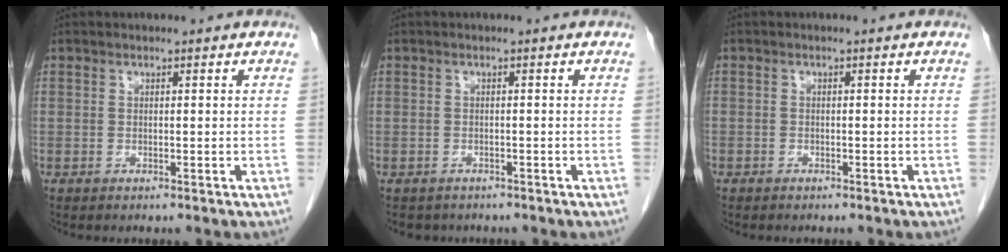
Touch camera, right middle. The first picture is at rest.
{"total": 2.8, "force": [-2.4, 1.5, 0.3], "torque": [-0.014, -0.001, -0.031]}
{"total": 0.7, "force": [-0.6, 0.5, 0.1], "torque": [-0.005, 0.003, -0.011]}